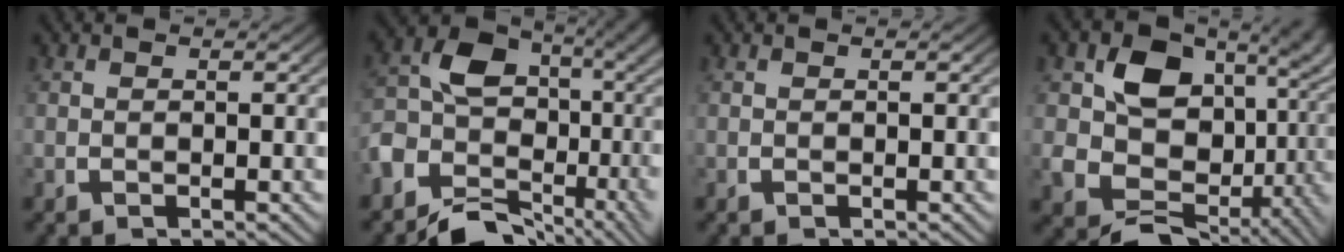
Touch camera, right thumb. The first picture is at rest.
{"total": 10.4, "force": [-2.9, 7.7, 6.2], "torque": [-0.116, -0.016, -0.059]}
{"total": 0.0}
{"total": 14.7, "force": [-1.1, 11.2, 9.4], "torque": [-0.179, -0.055, 0.003]}